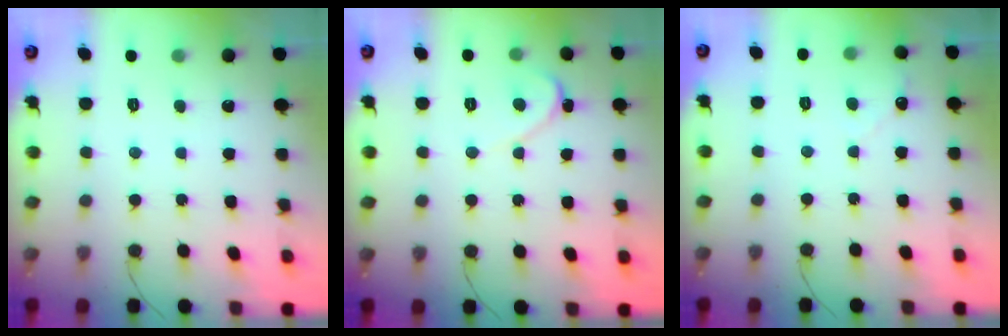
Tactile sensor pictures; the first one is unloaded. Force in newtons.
{"total": 2.4, "press": 2.4, "slide": 0.2}
{"total": 2.7, "press": 2.7, "slide": 0.3}